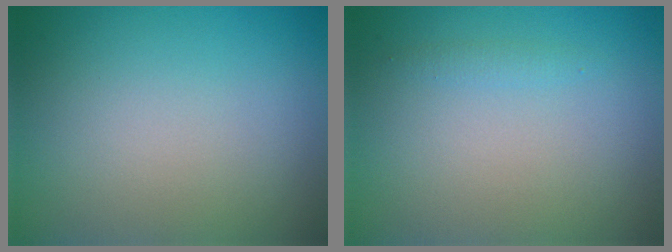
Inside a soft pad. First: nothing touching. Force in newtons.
{"total": 0.7, "press": 0.7, "slide": 0.0}